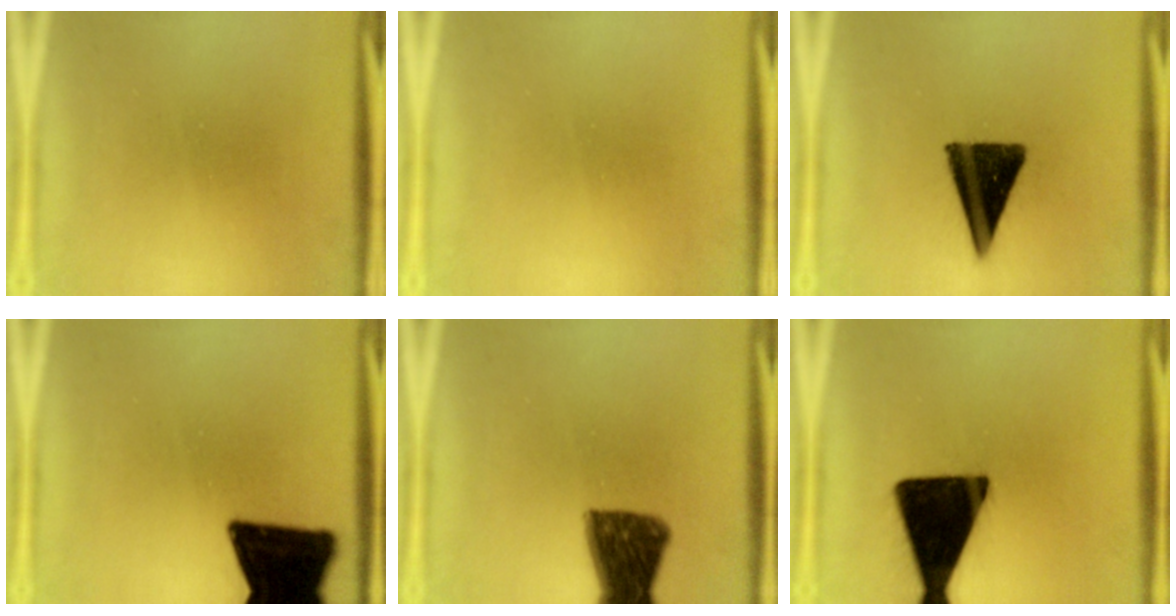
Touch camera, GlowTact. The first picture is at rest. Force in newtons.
{"total": 1.6}
{"total": 14.4}
{"total": 18.5}
{"total": 12.2}
{"total": 19.5}